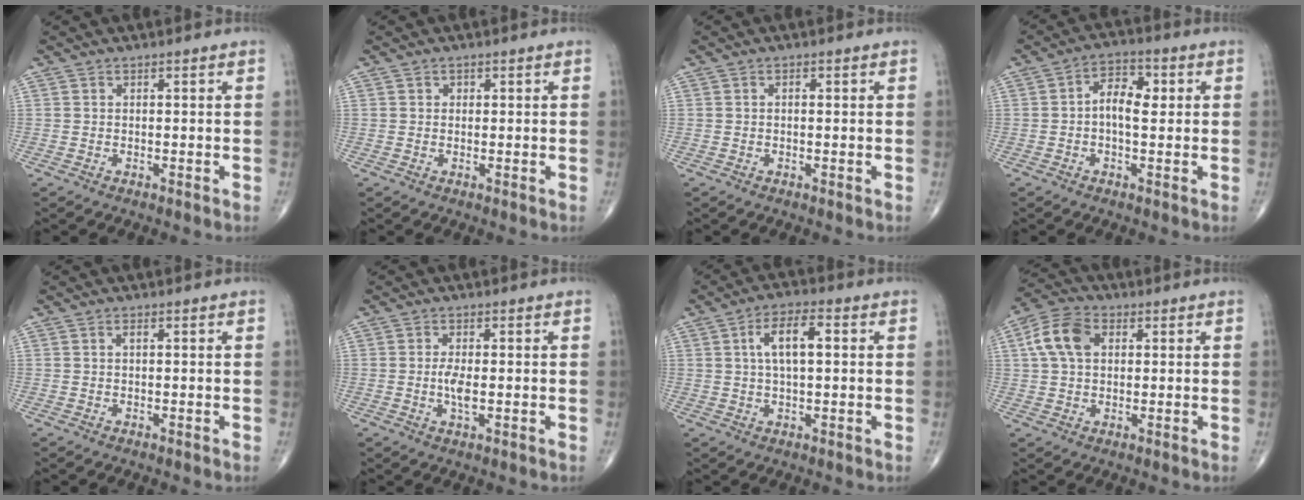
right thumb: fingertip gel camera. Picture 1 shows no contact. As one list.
[{"total": 0.7, "force": [0.2, 0.7, 0.2], "torque": [0.004, 0.001, 0.001]}, {"total": 0.7, "force": [0.1, 0.3, 0.6], "torque": [-0.013, 0.005, 0.002]}, {"total": 6.3, "force": [0.4, 3.5, 5.2], "torque": [-0.076, 0.020, -0.002]}, {"total": 0.8, "force": [0.2, 0.3, 0.7], "torque": [-0.011, 0.001, 0.002]}, {"total": 3.4, "force": [-0.4, 1.2, 3.1], "torque": [-0.064, -0.005, -0.010]}, {"total": 7.8, "force": [1.6, 3.2, 6.9], "torque": [-0.119, 0.012, 0.024]}, {"total": 8.6, "force": [2.1, 5.8, 6.1], "torque": [-0.117, 0.016, 0.034]}]